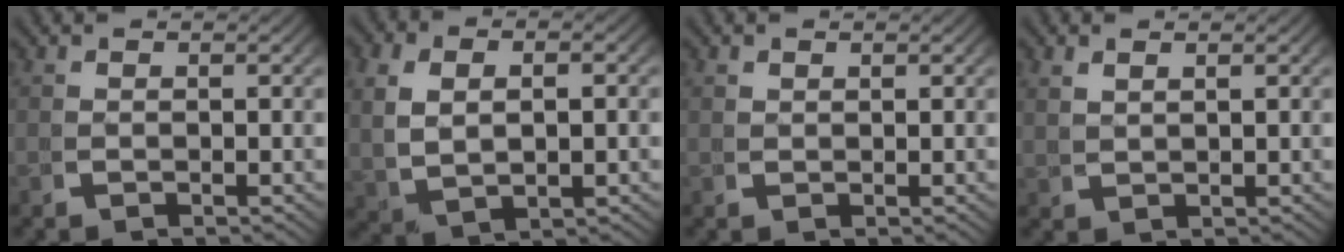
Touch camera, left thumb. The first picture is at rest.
{"total": 4.9, "force": [0.8, 3.1, 3.7], "torque": [-0.089, -0.010, 0.031]}
{"total": 0.8, "force": [0.8, 0.2, 0.0], "torque": [-0.003, -0.002, 0.022]}
{"total": 1.4, "force": [1.4, 0.1, 0.5], "torque": [-0.009, 0.006, 0.035]}